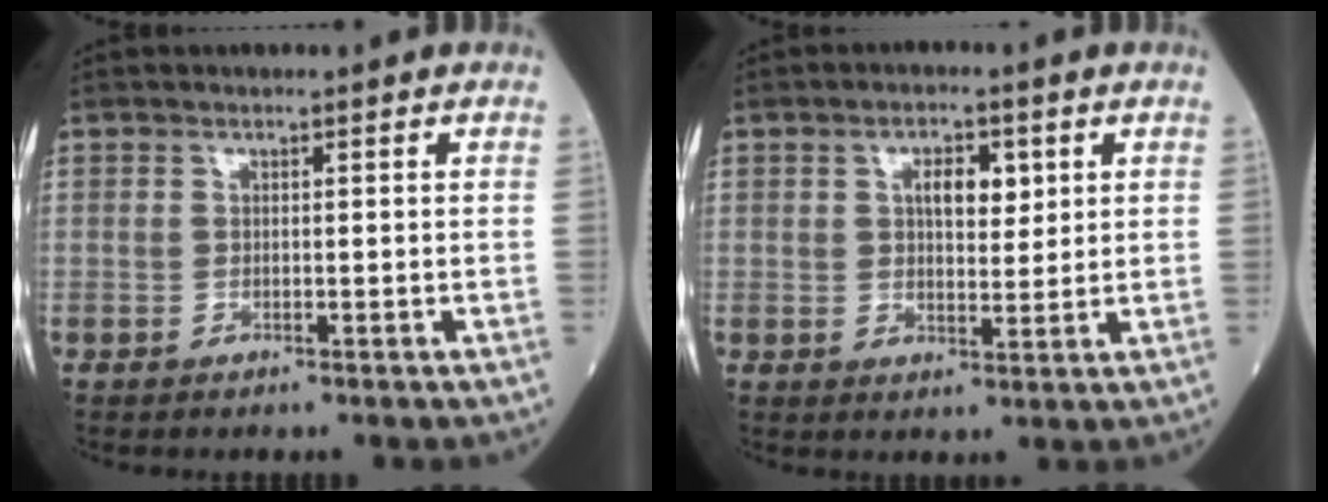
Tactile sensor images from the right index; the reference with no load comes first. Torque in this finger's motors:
{"motor_torque": [0.14, 0.02, 0.10, 0.07]}